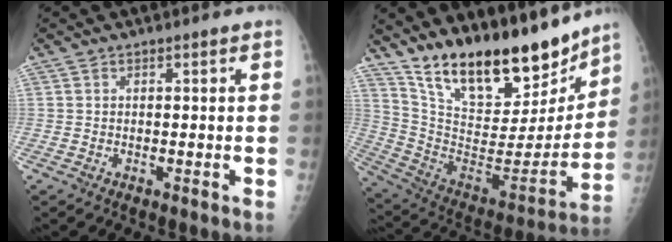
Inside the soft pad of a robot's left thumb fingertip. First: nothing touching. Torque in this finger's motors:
{"motor_torque": [1.57, 1.02, 1.43, -1.34, 0.37]}